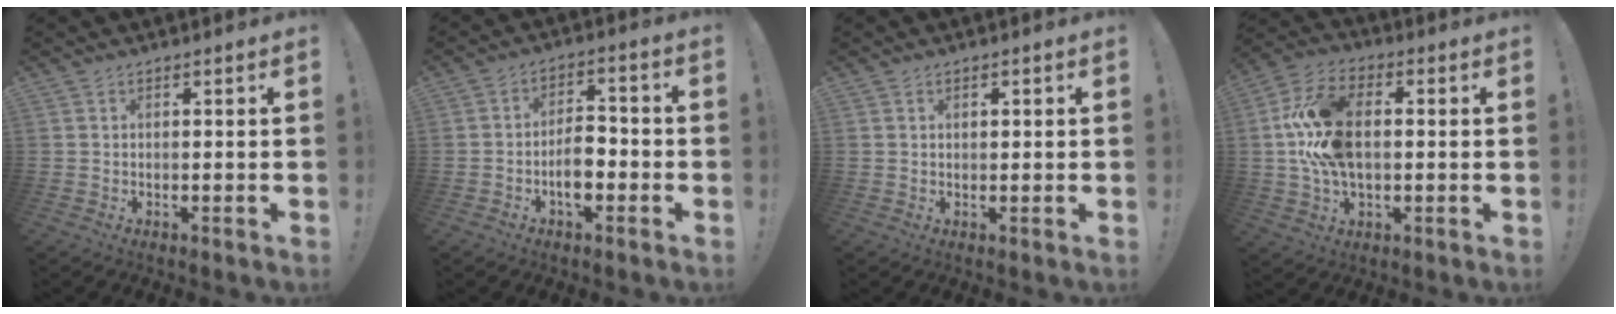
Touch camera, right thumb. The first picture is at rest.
{"total": 7.4, "force": [-2.5, 4.0, 5.8], "torque": [-0.090, 0.007, -0.048]}
{"total": 0.6, "force": [0.2, 0.5, 0.2], "torque": [-0.004, 0.002, 0.005]}
{"total": 16.9, "force": [0.6, 11.1, 12.7], "torque": [-0.232, 0.013, 0.010]}